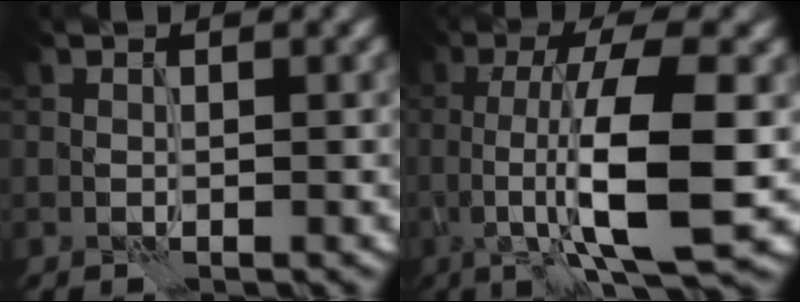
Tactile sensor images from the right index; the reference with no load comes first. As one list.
[{"total": 10.8, "force": [-1.4, 3.1, 10.2], "torque": [-0.159, 0.000, -0.024]}]